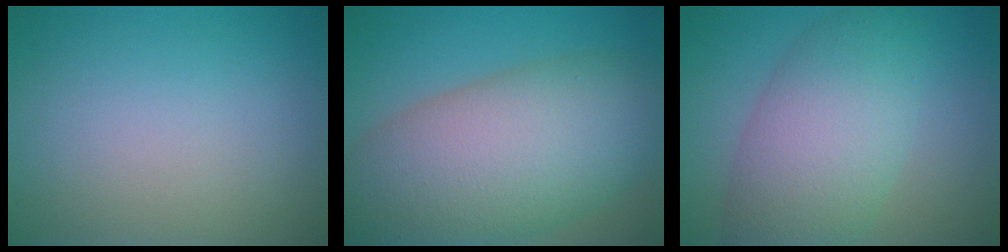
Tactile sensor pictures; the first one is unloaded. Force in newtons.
{"total": 13.0, "press": 12.9, "slide": 0.5}
{"total": 7.9, "press": 7.9, "slide": 0.1}